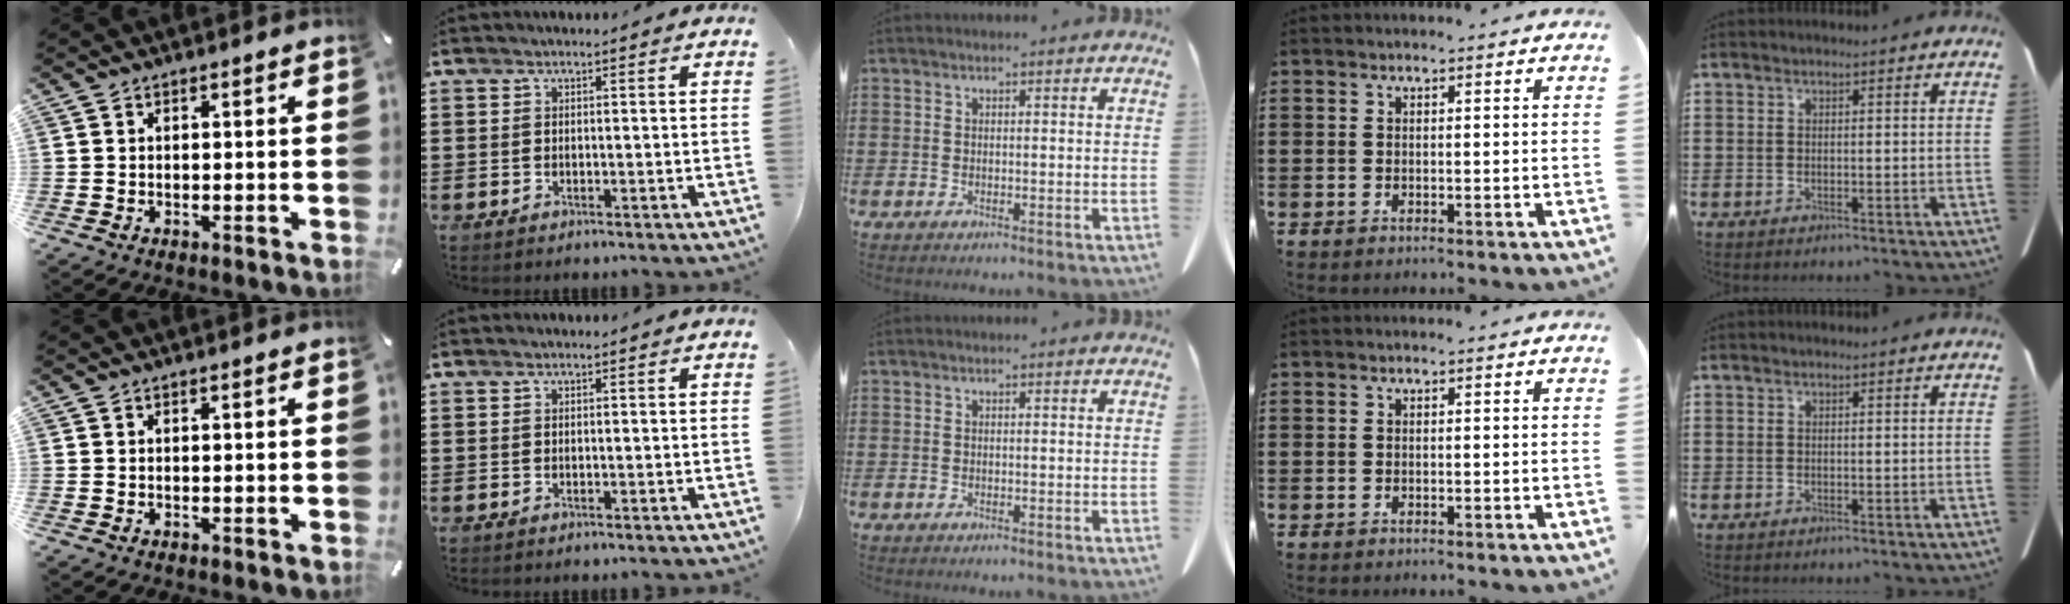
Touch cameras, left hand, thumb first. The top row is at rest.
{}